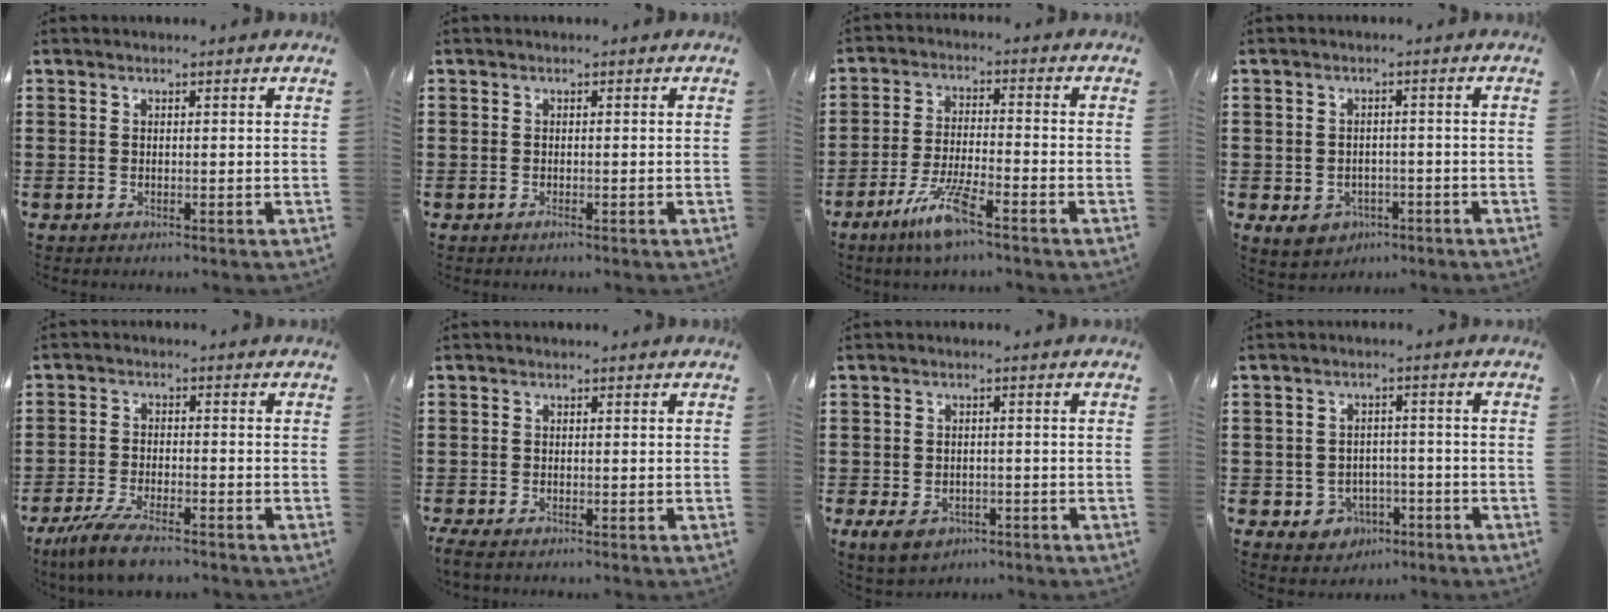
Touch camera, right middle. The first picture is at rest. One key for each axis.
{"total": 0.6, "fx": -0.3, "fy": 0.1, "fz": 0.5, "tx": -0.009, "ty": -0.005, "tz": -0.003}
{"total": 7.6, "fx": -4.8, "fy": 1.0, "fz": 5.8, "tx": -0.129, "ty": -0.011, "tz": -0.091}
{"total": 3.0, "fx": -2.0, "fy": 2.1, "fz": 0.9, "tx": -0.030, "ty": 0.001, "tz": -0.043}
{"total": 5.9, "fx": -4.7, "fy": 1.0, "fz": 3.3, "tx": -0.082, "ty": -0.009, "tz": -0.094}
{"total": 1.0, "fx": -0.8, "fy": 0.3, "fz": 0.6, "tx": -0.020, "ty": -0.004, "tz": -0.018}
{"total": 3.3, "fx": -2.1, "fy": 1.9, "fz": 1.5, "tx": -0.035, "ty": 0.003, "tz": -0.044}
{"total": 3.5, "fx": -2.2, "fy": 2.6, "fz": 0.7, "tx": -0.023, "ty": 0.006, "tz": -0.046}